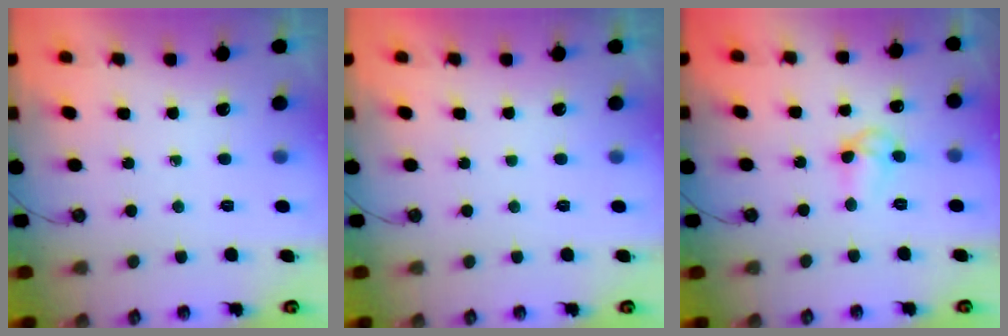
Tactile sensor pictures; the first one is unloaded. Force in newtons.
{"total": 0.0}
{"total": 7.1, "press": 7.1, "slide": 0.7}